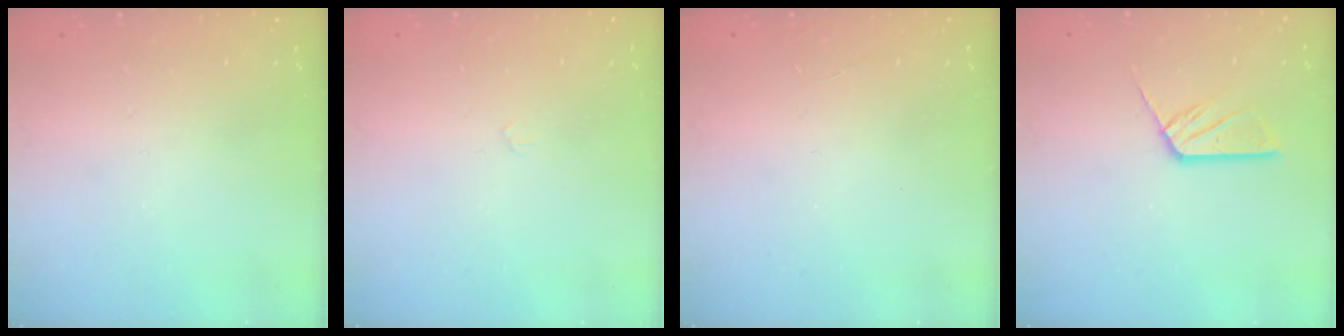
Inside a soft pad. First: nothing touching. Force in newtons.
{"total": 2.8, "press": 2.8, "slide": 0.5}
{"total": 0.0}
{"total": 7.4, "press": 7.4, "slide": 0.4}